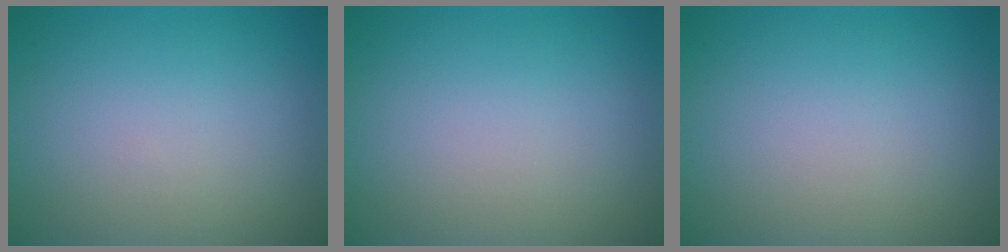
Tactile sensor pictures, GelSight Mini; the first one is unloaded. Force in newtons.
{"total": 0.0}
{"total": 0.0}